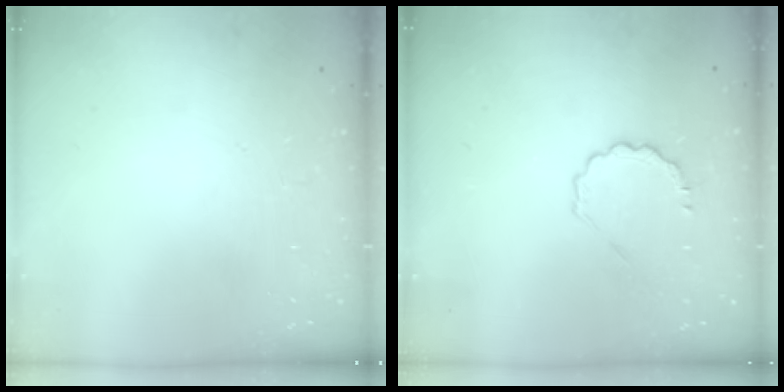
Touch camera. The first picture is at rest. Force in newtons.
{"total": 6.1, "press": 5.9, "slide": 1.6}